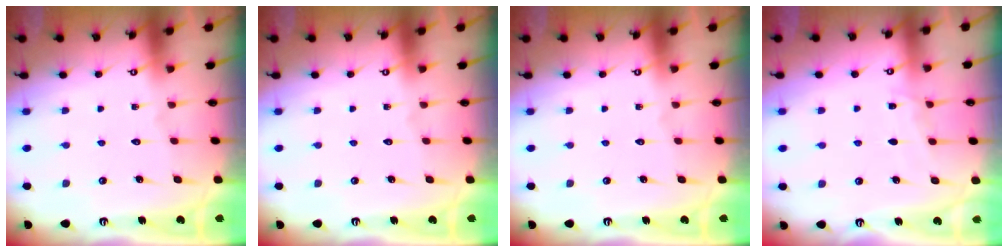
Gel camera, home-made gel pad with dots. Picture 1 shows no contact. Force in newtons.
{"total": 0.0}
{"total": 0.0}
{"total": 4.1, "press": 4.1, "slide": 0.6}